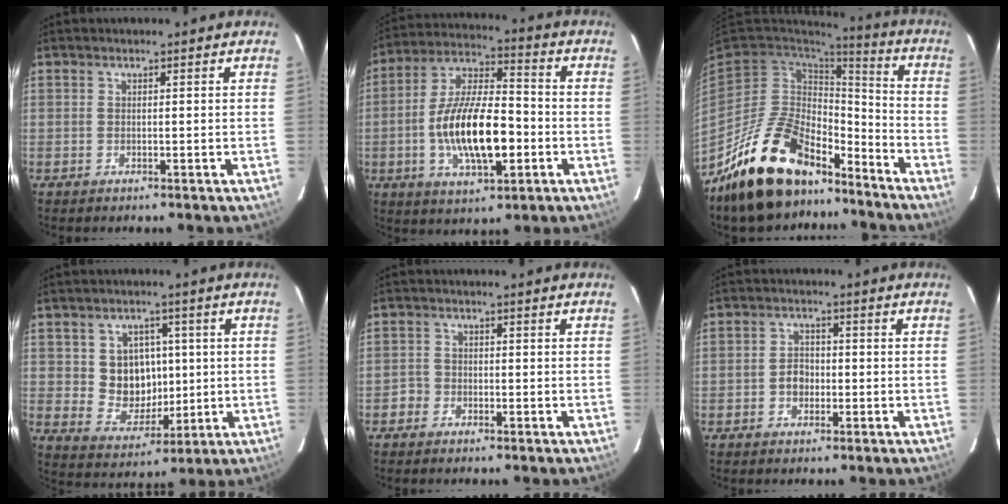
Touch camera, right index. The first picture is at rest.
{"total": 17.0, "force": [-4.0, 6.7, 15.1], "torque": [-0.290, 0.004, -0.070]}
{"total": 22.2, "force": [-16.0, 10.4, 11.5], "torque": [-0.232, 0.011, -0.256]}
{"total": 8.8, "force": [1.1, 8.1, 3.5], "torque": [-0.072, 0.011, 0.036]}
{"total": 2.2, "force": [-1.5, 1.7, 0.1], "torque": [-0.006, 0.005, -0.030]}
{"total": 3.1, "force": [-1.0, 2.6, 1.4], "torque": [-0.026, 0.011, -0.013]}